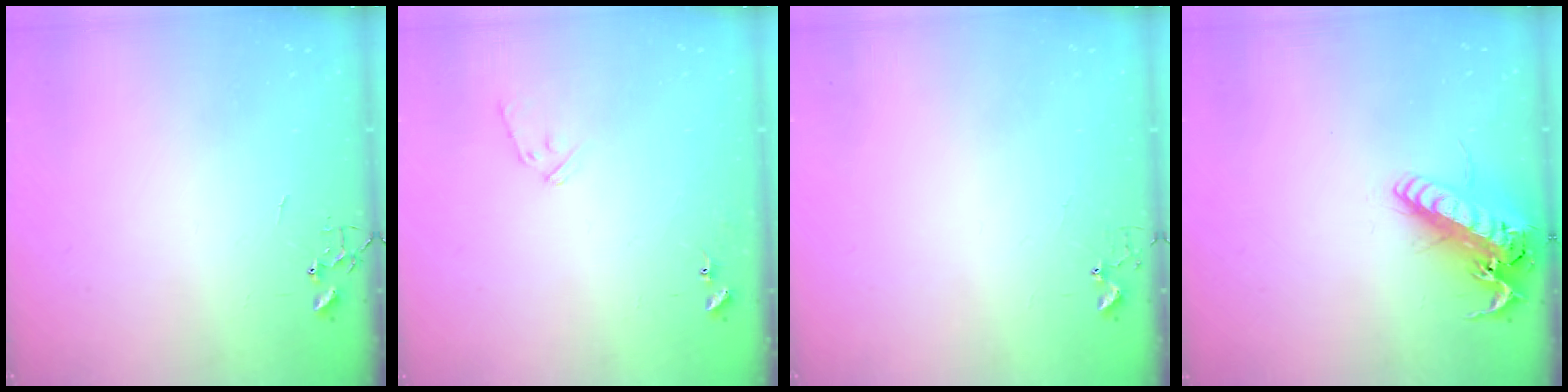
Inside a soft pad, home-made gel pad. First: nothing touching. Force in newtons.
{"total": 8.2, "press": 8.2, "slide": 0.3}
{"total": 2.7, "press": 2.7, "slide": 0.2}
{"total": 19.1, "press": 18.8, "slide": 3.3}